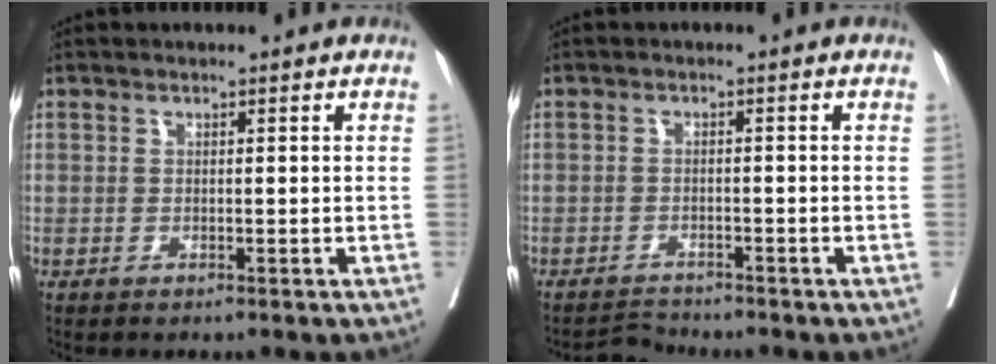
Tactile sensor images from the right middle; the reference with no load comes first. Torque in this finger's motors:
{"motor_torque": [-0.39, 0.02, -0.07, -0.01]}